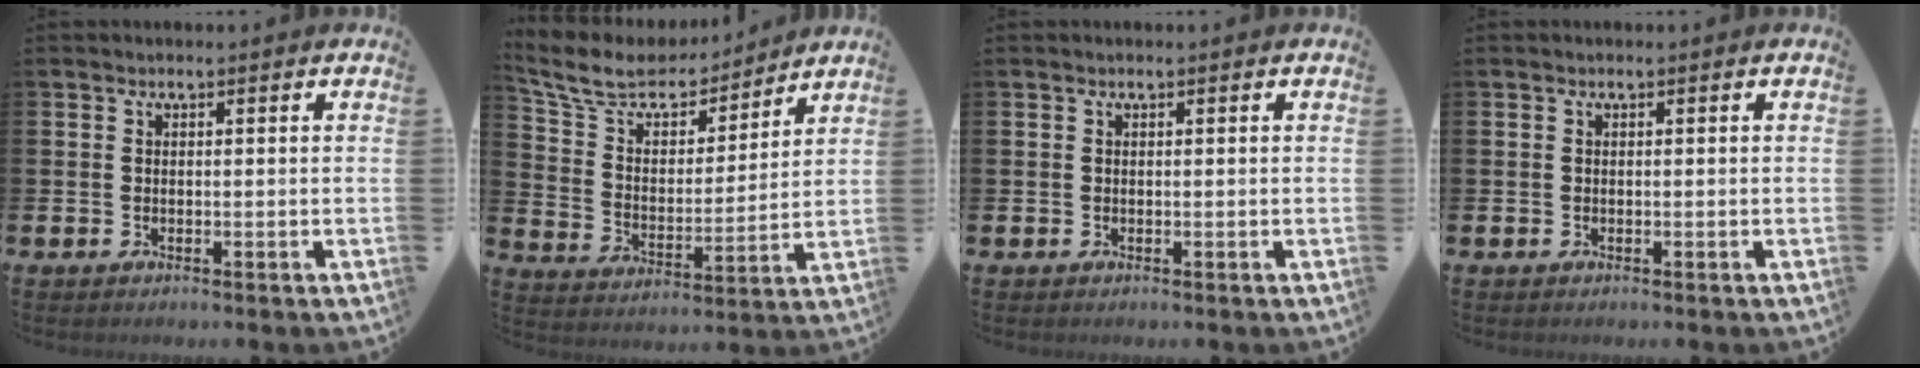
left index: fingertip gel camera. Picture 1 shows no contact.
{"total": 9.2, "force": [8.4, 3.1, 2.2], "torque": [-0.096, -0.054, 0.151]}
{"total": 0.0}
{"total": 0.0}